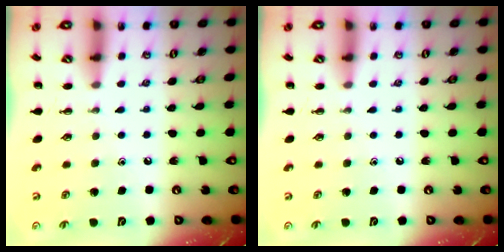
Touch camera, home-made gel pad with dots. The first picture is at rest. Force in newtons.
{"total": 0.0}